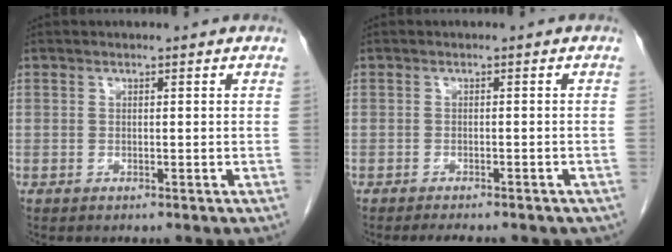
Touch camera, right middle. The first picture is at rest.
{"total": 8.3, "force": [-7.1, 2.3, 3.6], "torque": [-0.045, -0.005, -0.076]}